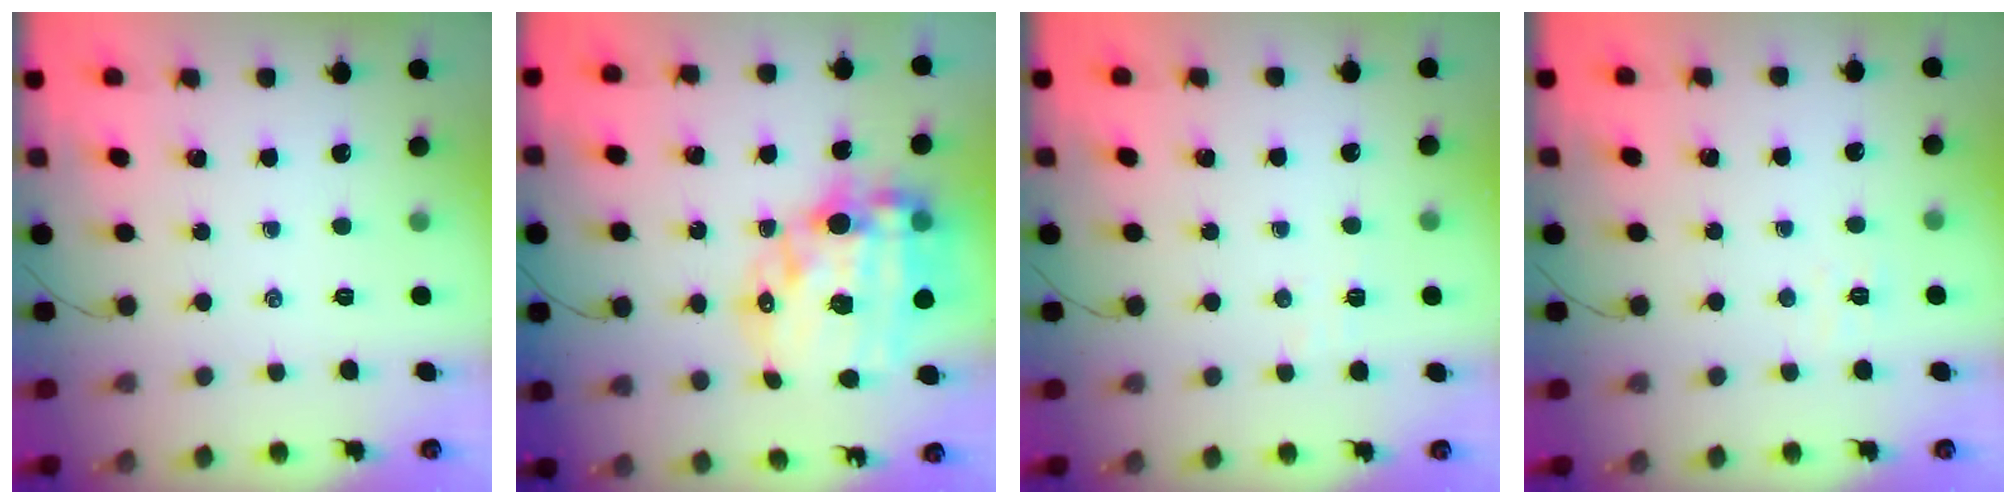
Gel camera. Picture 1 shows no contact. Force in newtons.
{"total": 25.0, "press": 24.4, "slide": 5.6}
{"total": 2.9, "press": 2.8, "slide": 0.6}
{"total": 3.6, "press": 3.5, "slide": 1.0}